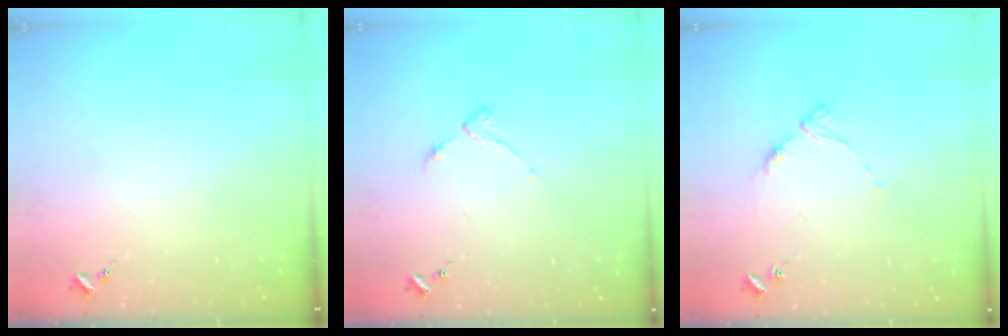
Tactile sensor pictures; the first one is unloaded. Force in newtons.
{"total": 3.5, "press": 3.5, "slide": 0.5}
{"total": 5.2, "press": 5.1, "slide": 0.7}